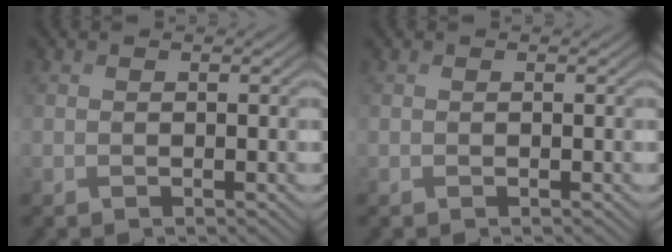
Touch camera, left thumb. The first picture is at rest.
{"total": 0.0}